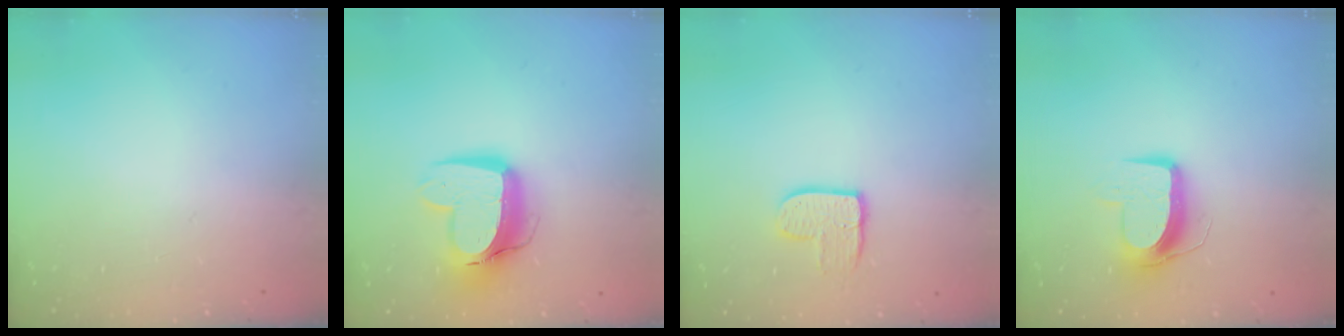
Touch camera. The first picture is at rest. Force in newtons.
{"total": 13.6, "press": 13.5, "slide": 1.4}
{"total": 8.5, "press": 8.4, "slide": 0.5}
{"total": 10.3, "press": 10.3, "slide": 0.2}